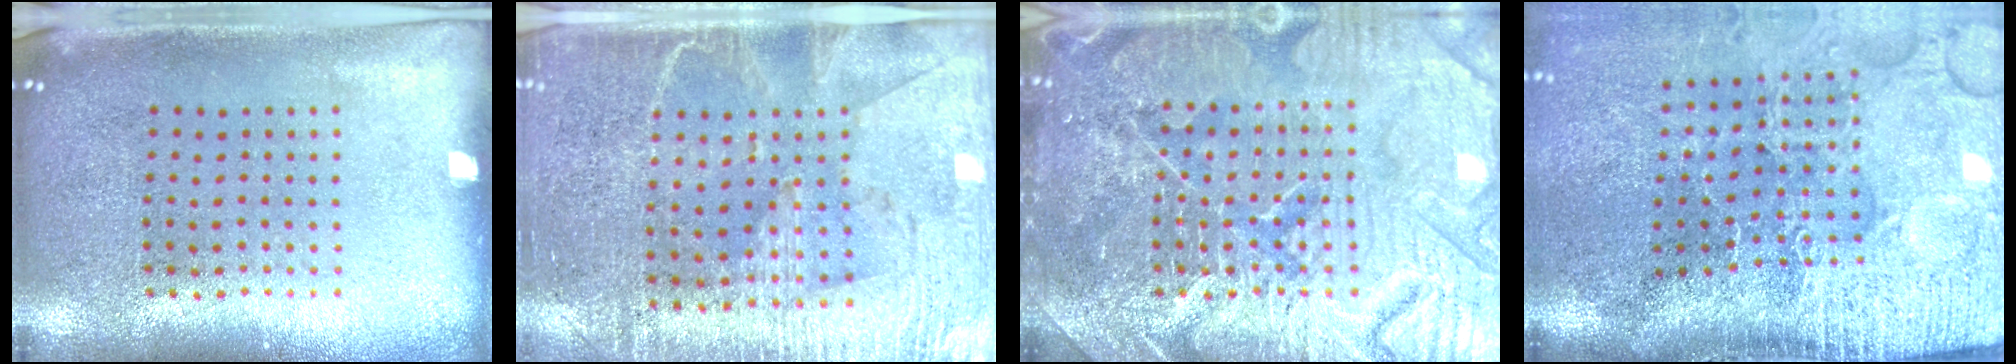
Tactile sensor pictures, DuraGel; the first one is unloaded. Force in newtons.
{"total": 3.4, "press": 3.0, "slide": 1.4}
{"total": 7.6, "press": 7.5, "slide": 0.9}
{"total": 5.0, "press": 4.0, "slide": 2.9}